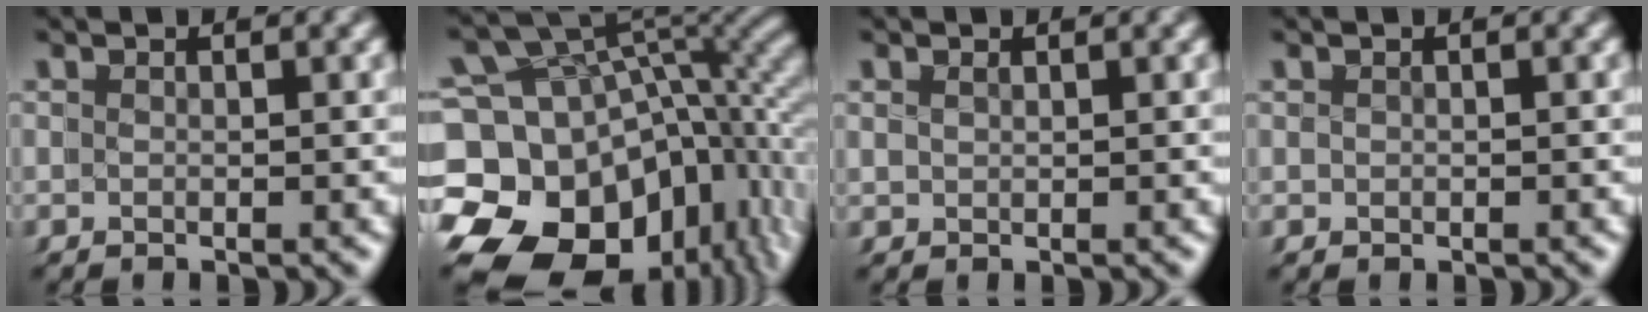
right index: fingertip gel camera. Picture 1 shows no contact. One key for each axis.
{"total": 18.8, "fx": -4.0, "fy": 14.6, "fz": 11.3, "tx": -0.189, "ty": -0.057, "tz": -0.054}
{"total": 1.1, "fx": 0.4, "fy": -0.7, "fz": -0.7, "tx": 0.014, "ty": -0.008, "tz": 0.017}
{"total": 0.7, "fx": 0.1, "fy": -0.4, "fz": -0.5, "tx": 0.007, "ty": -0.008, "tz": 0.006}